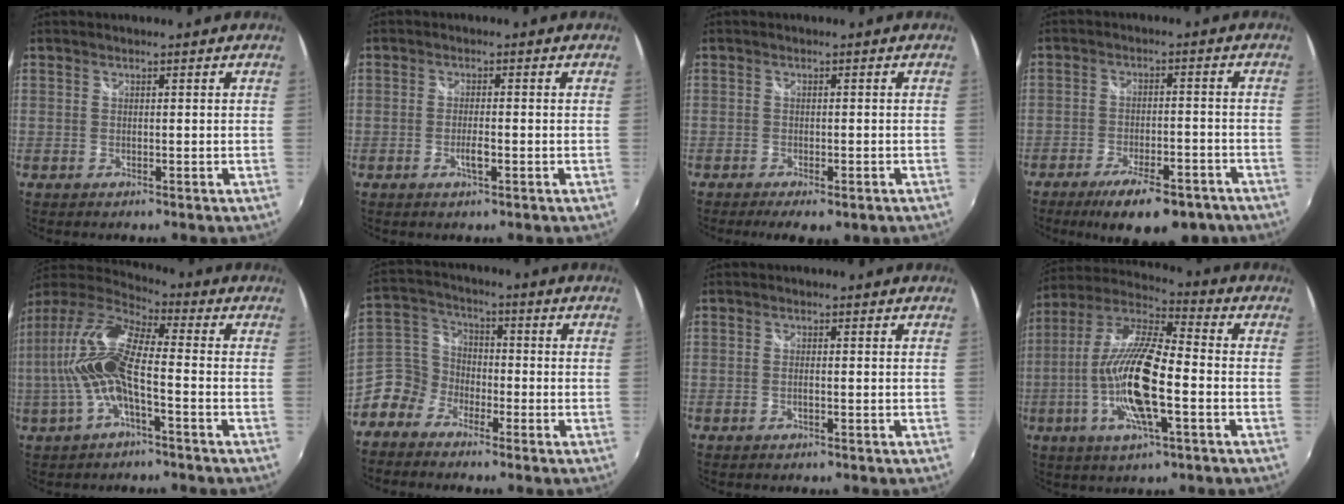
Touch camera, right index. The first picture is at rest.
{"total": 2.6, "force": [-1.0, 0.5, 2.3], "torque": [-0.046, -0.002, -0.019]}
{"total": 5.4, "force": [-3.7, 1.9, 3.5], "torque": [-0.078, -0.022, -0.057]}
{"total": 14.6, "force": [-10.7, 4.9, 8.7], "torque": [-0.159, -0.021, -0.151]}
{"total": 14.7, "force": [-1.9, 4.1, 14.0], "torque": [-0.275, 0.004, -0.037]}
{"total": 8.3, "force": [-5.3, 6.1, 1.5], "torque": [-0.042, 0.033, -0.125]}
{"total": 1.2, "force": [-0.3, 0.1, 1.1], "torque": [-0.022, 0.000, -0.008]}
{"total": 17.8, "force": [-4.5, 4.4, 16.6], "torque": [-0.326, -0.011, -0.093]}